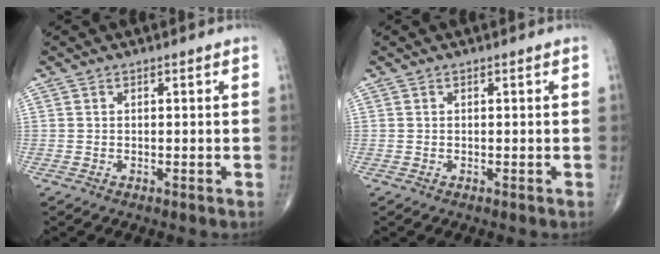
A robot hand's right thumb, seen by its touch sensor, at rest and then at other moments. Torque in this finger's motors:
{"motor_torque": [0.06, 0.06, 0.00, 0.00, 0.01]}